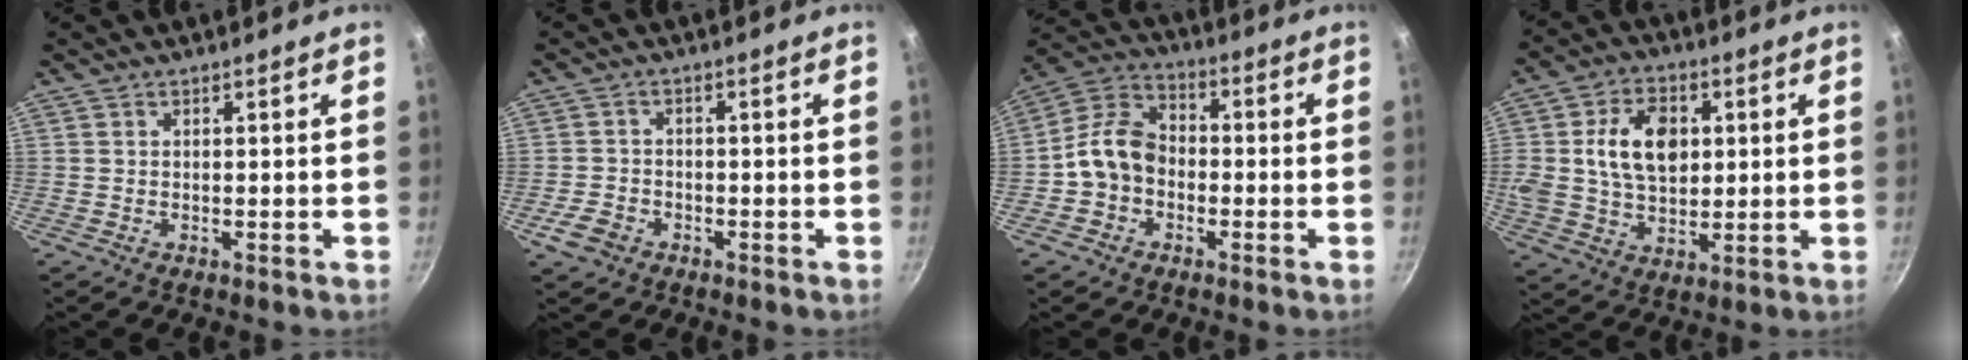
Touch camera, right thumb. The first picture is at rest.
{"total": 4.2, "force": [-2.3, 3.0, 1.8], "torque": [-0.035, 0.020, -0.040]}
{"total": 10.0, "force": [-1.9, 7.7, 6.2], "torque": [-0.090, 0.037, -0.055]}
{"total": 13.5, "force": [2.4, 9.4, 9.5], "torque": [-0.146, 0.005, 0.039]}